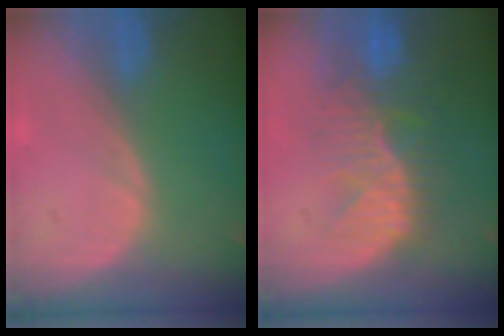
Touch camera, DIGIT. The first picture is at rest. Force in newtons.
{"total": 10.3, "press": 8.8, "slide": 5.4}